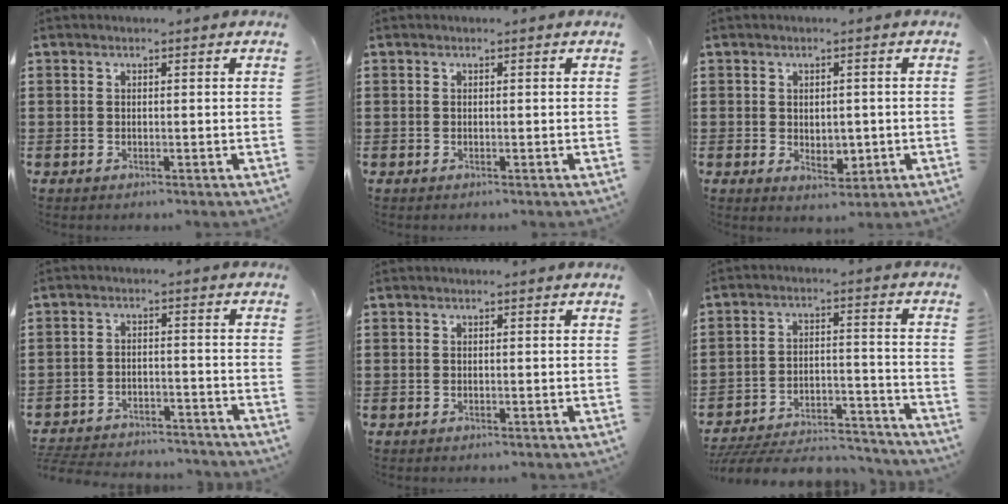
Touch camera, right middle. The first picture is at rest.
{"total": 0.0}
{"total": 2.6, "force": [-0.1, 2.0, 1.7], "torque": [-0.018, -0.001, -0.006]}
{"total": 4.2, "force": [-4.1, 0.5, 0.4], "torque": [-0.015, 0.003, -0.089]}
{"total": 0.0}
{"total": 6.3, "force": [-5.9, 1.1, 1.7], "torque": [-0.036, 0.007, -0.120]}